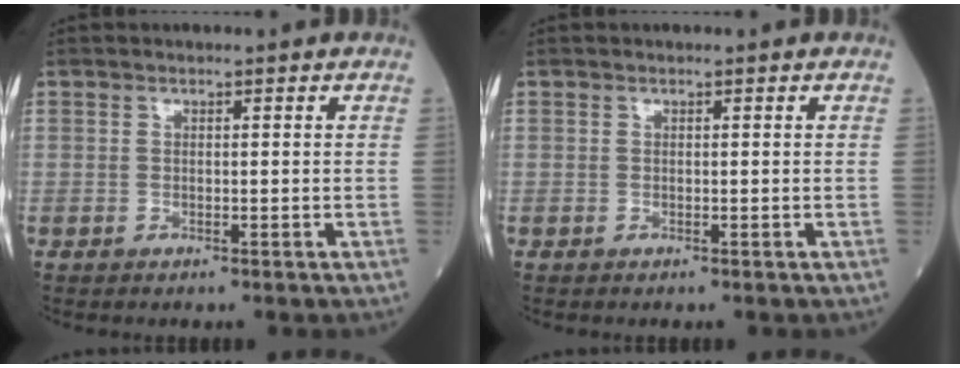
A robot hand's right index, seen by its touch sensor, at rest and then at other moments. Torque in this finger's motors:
{"motor_torque": [0.00, 0.00, 0.00, -0.01]}